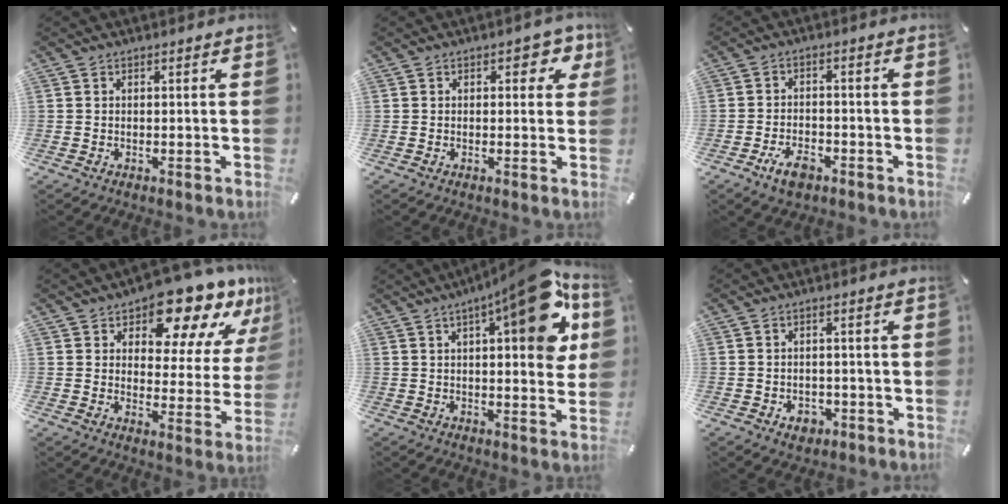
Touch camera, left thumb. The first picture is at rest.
{"total": 4.8, "force": [1.9, 2.9, 3.3], "torque": [-0.031, -0.002, 0.023]}
{"total": 5.5, "force": [-3.2, 3.0, 3.3], "torque": [-0.070, 0.014, -0.060]}
{"total": 16.0, "force": [12.4, 6.6, 7.7], "torque": [-0.111, -0.094, 0.209]}
{"total": 17.0, "force": [7.7, 4.6, 14.4], "torque": [-0.186, -0.048, 0.113]}
{"total": 3.5, "force": [-1.5, 2.8, 1.6], "torque": [-0.025, 0.008, -0.026]}